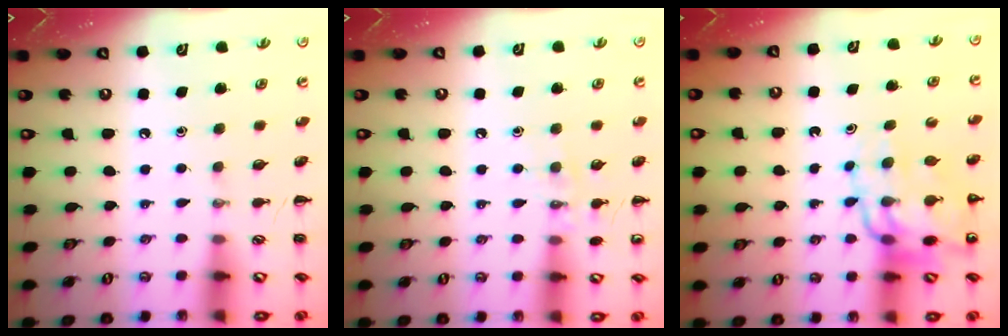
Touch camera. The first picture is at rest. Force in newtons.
{"total": 7.1, "press": 6.9, "slide": 1.7}
{"total": 13.3, "press": 12.9, "slide": 3.3}